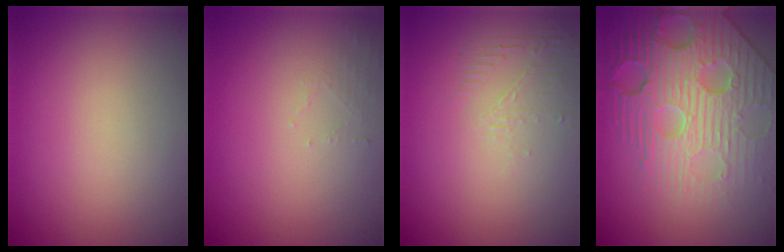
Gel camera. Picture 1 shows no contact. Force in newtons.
{"total": 1.0, "press": 1.0, "slide": 0.2}
{"total": 1.6, "press": 0.4, "slide": 1.6}
{"total": 8.6, "press": 5.9, "slide": 6.2}